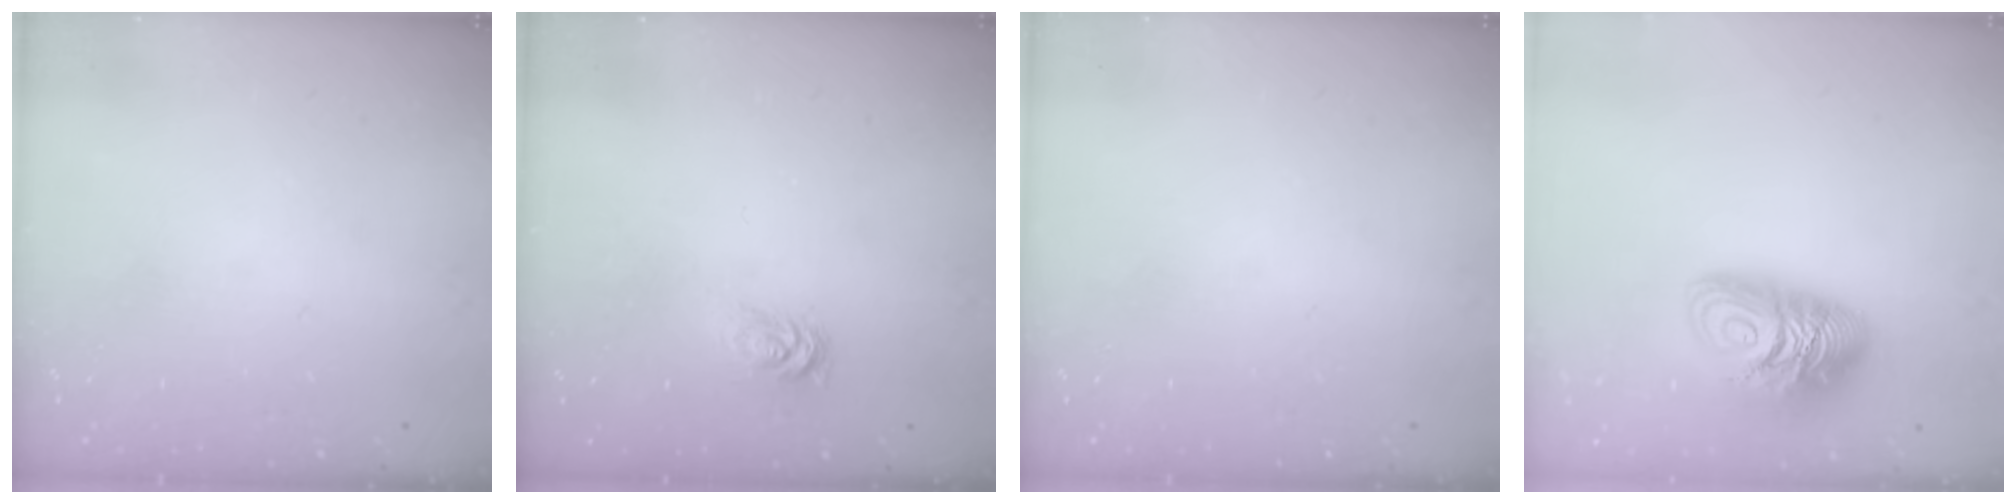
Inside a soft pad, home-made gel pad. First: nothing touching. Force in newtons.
{"total": 2.8, "press": 2.8, "slide": 0.4}
{"total": 0.0}
{"total": 12.9, "press": 12.8, "slide": 1.2}